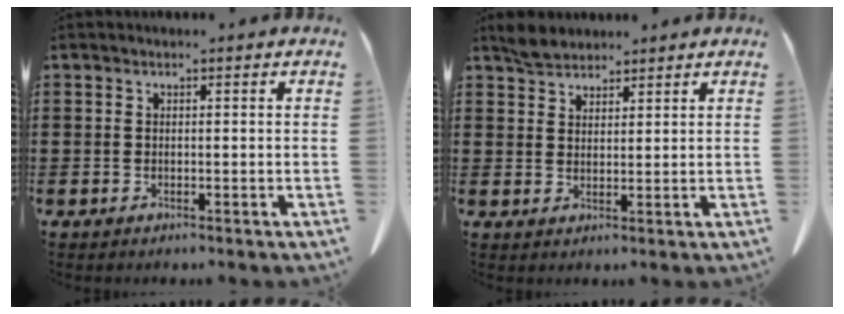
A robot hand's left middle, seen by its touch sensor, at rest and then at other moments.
{"total": 3.1, "force": [2.8, 1.1, 0.7], "torque": [-0.022, 0.003, 0.054]}